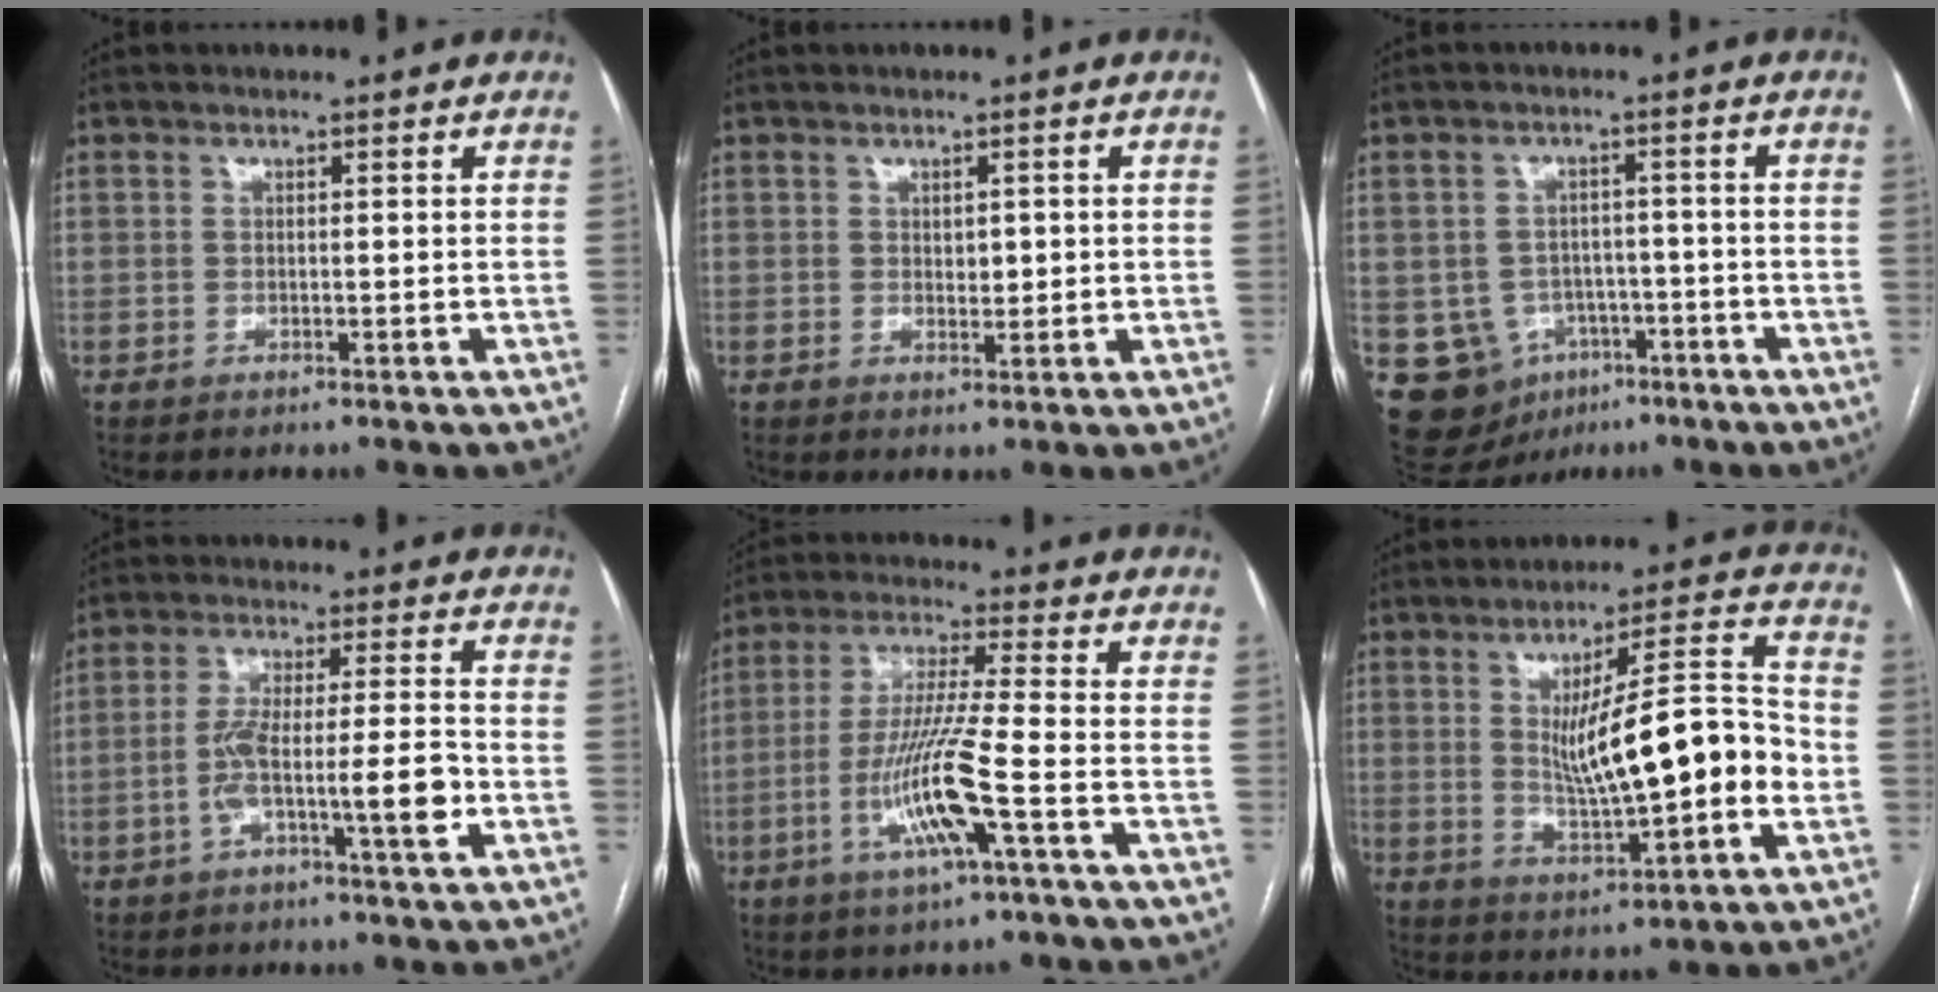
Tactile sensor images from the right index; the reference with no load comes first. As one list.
[{"total": 1.9, "force": [0.3, 1.1, 1.6], "torque": [-0.020, -0.002, 0.006]}, {"total": 10.2, "force": [-3.9, 8.9, 3.1], "torque": [-0.057, 0.021, -0.041]}, {"total": 9.6, "force": [-3.1, 0.6, 9.1], "torque": [-0.163, 0.014, -0.053]}, {"total": 11.0, "force": [-4.0, -0.5, 10.2], "torque": [-0.205, -0.007, -0.081]}, {"total": 15.6, "force": [-0.5, 2.4, 15.5], "torque": [-0.246, 0.013, -0.003]}]